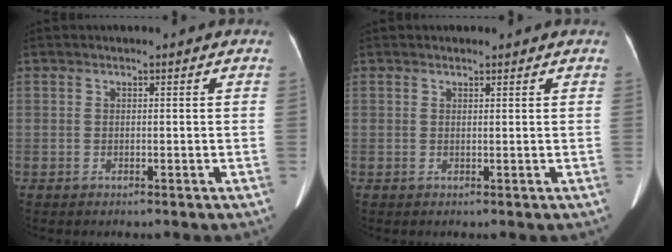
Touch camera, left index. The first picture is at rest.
{"total": 0.6, "force": [0.5, 0.2, 0.1], "torque": [-0.011, -0.001, 0.008]}